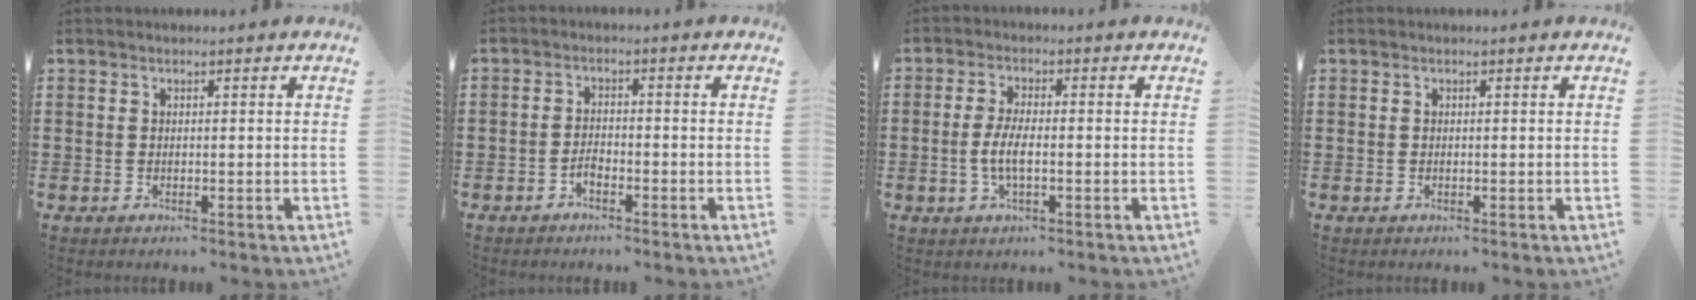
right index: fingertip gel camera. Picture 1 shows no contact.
{"total": 1.8, "force": [-1.4, 0.8, 0.8], "torque": [-0.020, 0.001, -0.028]}
{"total": 4.3, "force": [-1.0, 1.2, 4.0], "torque": [-0.092, -0.003, -0.025]}
{"total": 0.0}